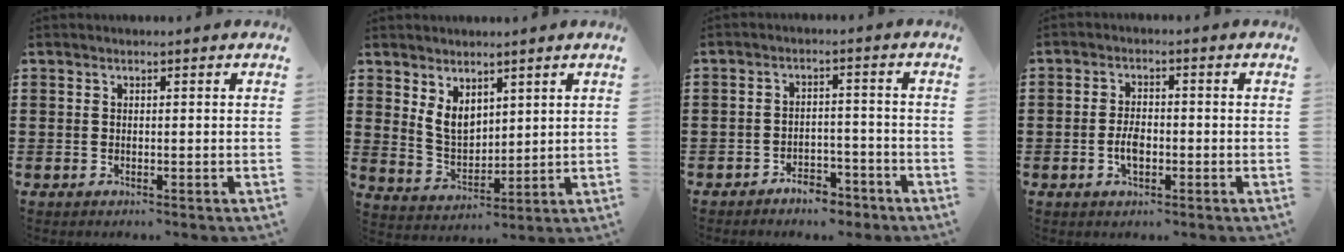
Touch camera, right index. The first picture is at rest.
{"total": 5.3, "force": [2.9, 3.4, 2.9], "torque": [-0.068, 0.004, 0.056]}
{"total": 3.6, "force": [-3.4, 1.1, 0.7], "torque": [-0.014, 0.008, -0.068]}
{"total": 3.7, "force": [-1.1, 1.7, 3.1], "torque": [-0.072, -0.003, -0.023]}